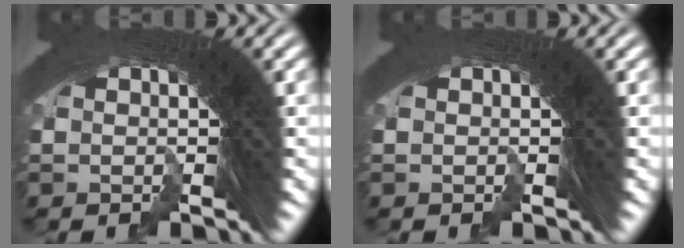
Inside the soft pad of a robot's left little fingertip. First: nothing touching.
{"total": 0.0}